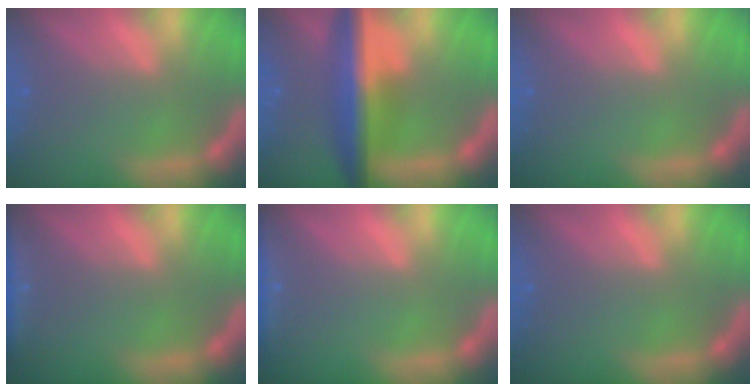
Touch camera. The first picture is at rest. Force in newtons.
{"total": 8.5}
{"total": 0.0}
{"total": 2.4}
{"total": 1.9}
{"total": 0.0}